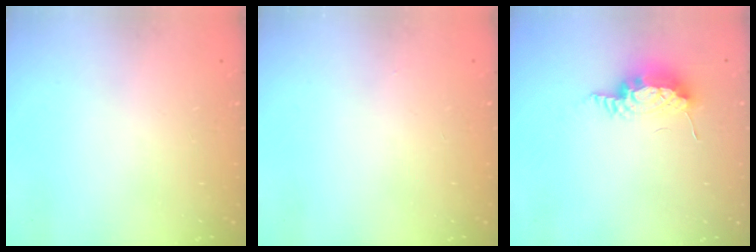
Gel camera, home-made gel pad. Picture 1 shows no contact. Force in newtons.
{"total": 3.3, "press": 2.4, "slide": 2.2}
{"total": 15.9, "press": 11.3, "slide": 11.3}